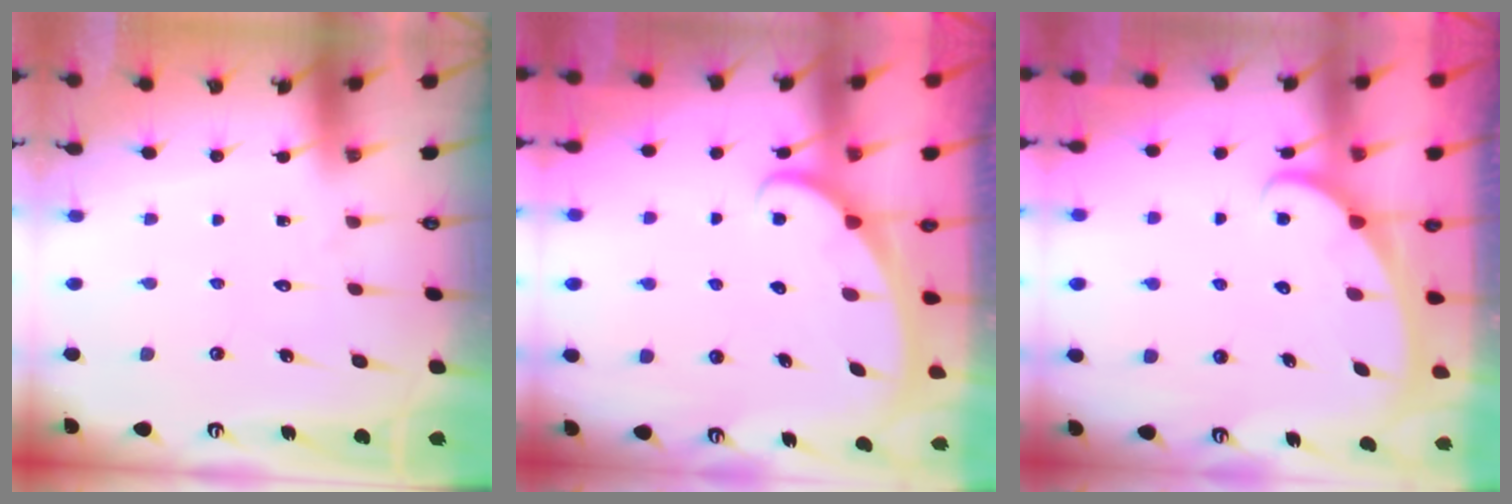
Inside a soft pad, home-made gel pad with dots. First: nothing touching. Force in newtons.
{"total": 2.6, "press": 2.6, "slide": 0.3}
{"total": 2.3, "press": 2.3, "slide": 0.4}